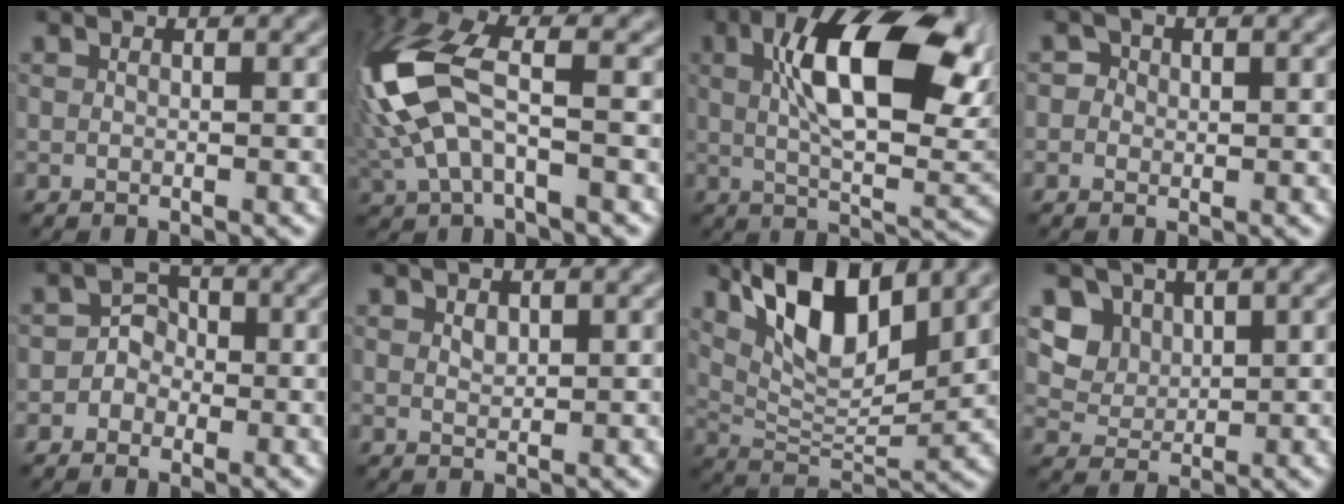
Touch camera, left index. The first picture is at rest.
{"total": 9.5, "force": [-0.1, 4.5, 8.4], "torque": [-0.202, 0.021, -0.019]}
{"total": 13.3, "force": [3.4, 5.7, 11.5], "torque": [-0.164, 0.008, 0.050]}
{"total": 1.1, "force": [0.1, 1.0, 0.4], "torque": [-0.004, -0.002, -0.001]}
{"total": 2.3, "force": [-0.7, 2.1, 0.7], "torque": [0.016, 0.009, -0.026]}
{"total": 1.0, "force": [0.6, 0.5, 0.6], "torque": [-0.014, 0.000, 0.013]}
{"total": 9.2, "force": [4.8, 3.7, 6.9], "torque": [-0.126, 0.002, 0.090]}
{"total": 2.8, "force": [1.4, 2.2, 1.1], "torque": [-0.031, -0.014, 0.035]}